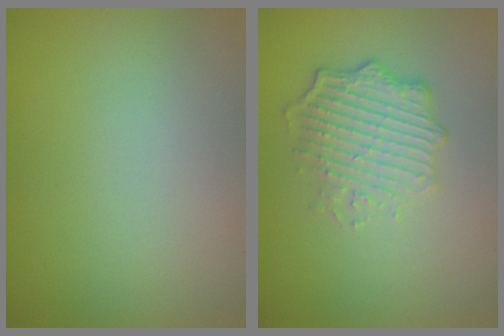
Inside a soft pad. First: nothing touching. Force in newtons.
{"total": 5.0, "press": 3.5, "slide": 3.5}